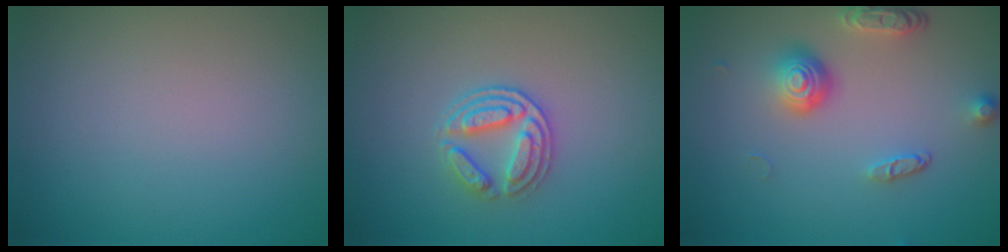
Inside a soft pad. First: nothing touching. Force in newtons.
{"total": 3.0, "press": 2.7, "slide": 1.2}
{"total": 3.9, "press": 2.9, "slide": 2.7}